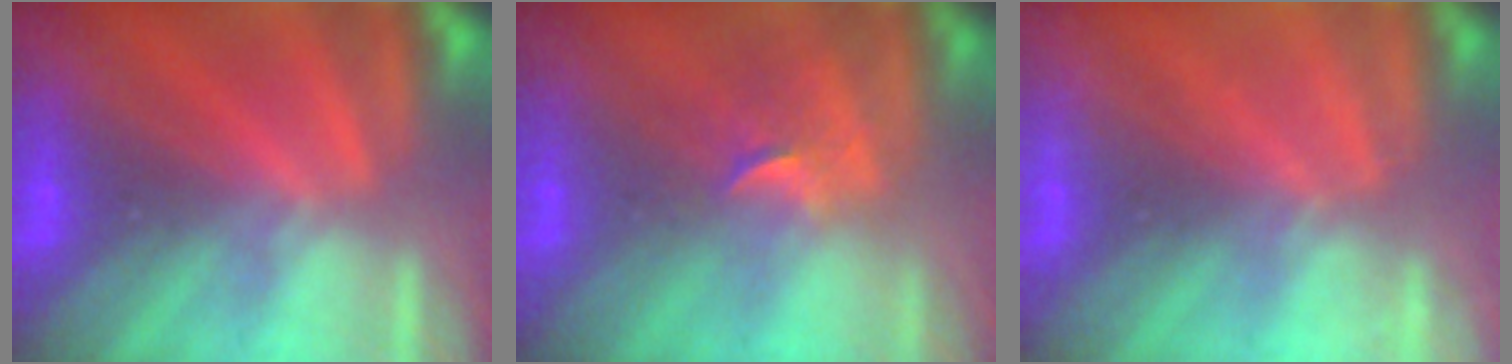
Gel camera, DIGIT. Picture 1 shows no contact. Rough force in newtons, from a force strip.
{"total": 2.6}
{"total": 2.2}